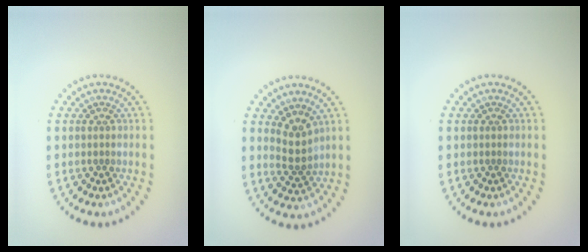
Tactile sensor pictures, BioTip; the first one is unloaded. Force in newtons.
{"total": 2.4, "press": 1.8, "slide": 1.6}
{"total": 0.0}